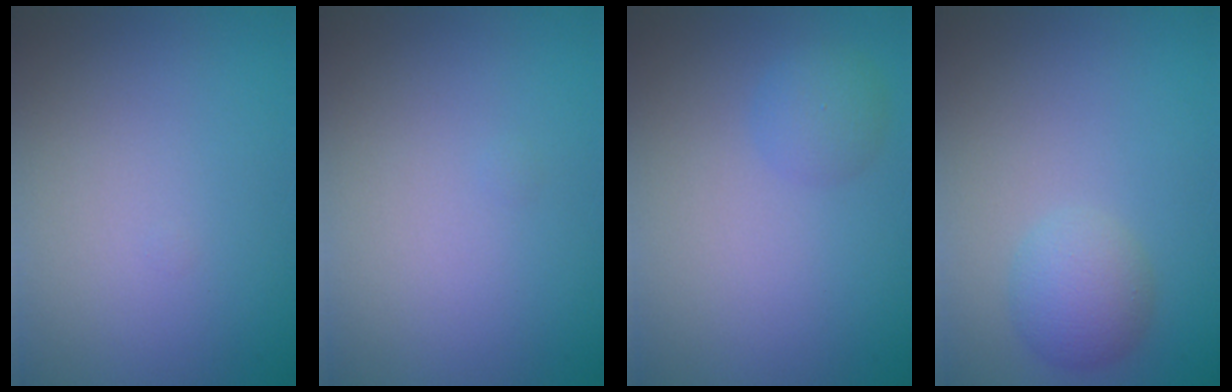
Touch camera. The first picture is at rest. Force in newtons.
{"total": 0.0}
{"total": 1.9, "press": 1.9, "slide": 0.1}
{"total": 2.7, "press": 2.7, "slide": 0.1}